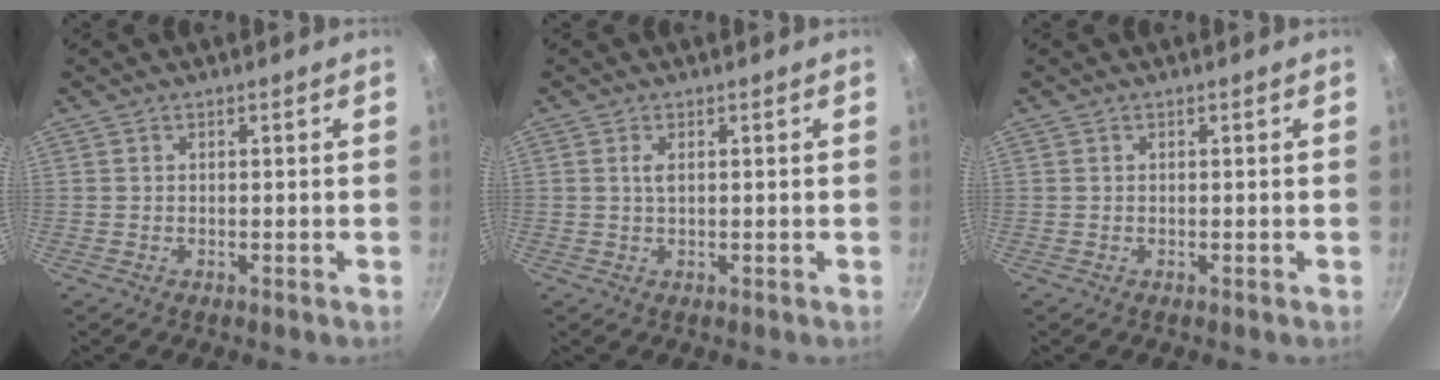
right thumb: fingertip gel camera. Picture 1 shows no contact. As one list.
[{"total": 1.3, "force": [0.4, 0.5, 1.2], "torque": [-0.022, -0.001, 0.008]}, {"total": 0.0}]